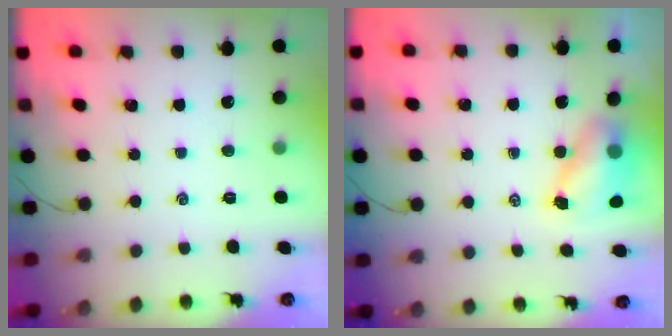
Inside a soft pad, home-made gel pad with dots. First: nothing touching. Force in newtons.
{"total": 6.7, "press": 6.6, "slide": 0.9}